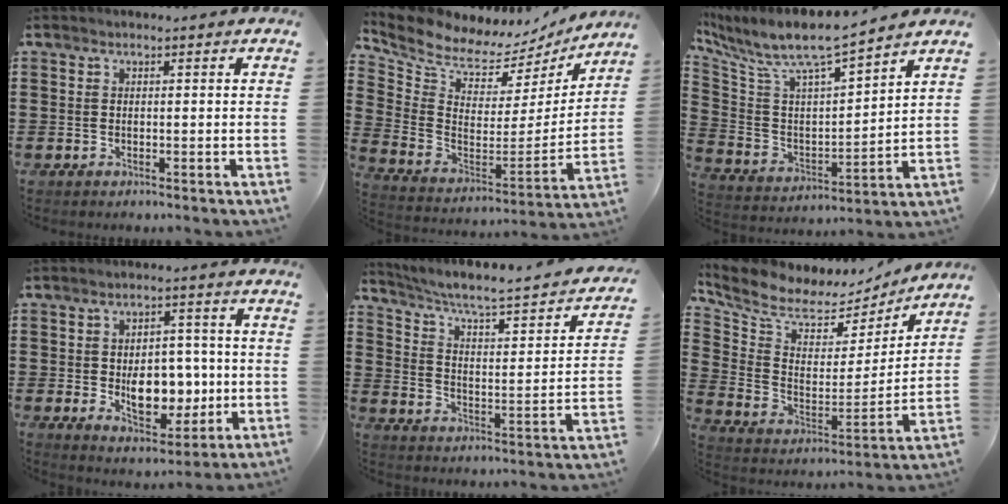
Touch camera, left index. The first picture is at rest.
{"total": 7.0, "force": [6.5, 2.2, 1.5], "torque": [-0.076, -0.057, 0.112]}
{"total": 8.2, "force": [7.0, 1.2, 4.0], "torque": [-0.112, -0.050, 0.115]}
{"total": 8.8, "force": [-0.6, 5.7, 6.7], "torque": [-0.094, 0.004, -0.010]}
{"total": 3.8, "force": [2.3, 0.8, 2.9], "torque": [-0.071, -0.029, 0.027]}
{"total": 7.3, "force": [6.2, 3.1, 2.3], "torque": [-0.084, -0.044, 0.107]}